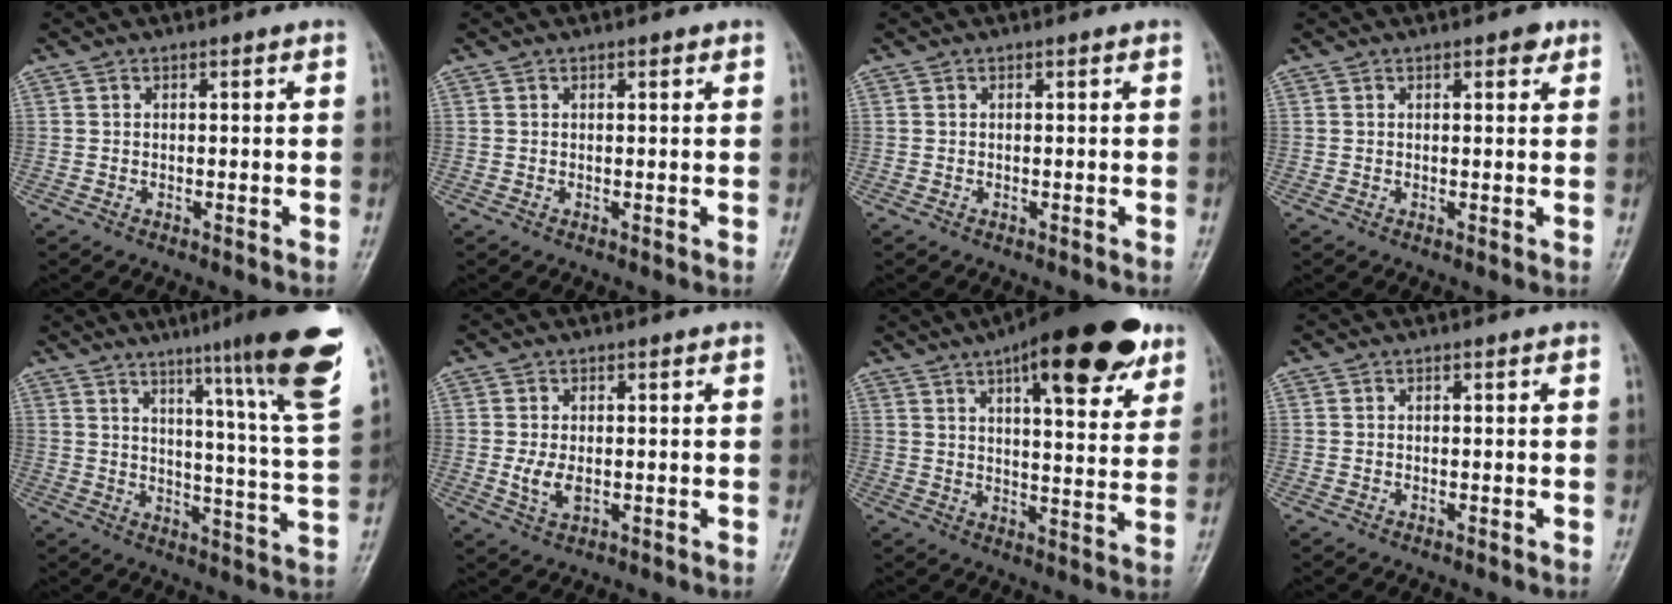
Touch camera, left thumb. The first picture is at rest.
{"total": 0.8, "force": [0.5, 0.3, 0.5], "torque": [-0.008, -0.001, 0.006]}
{"total": 0.0}
{"total": 2.1, "force": [1.2, 0.9, 1.4], "torque": [-0.011, -0.004, 0.013]}
{"total": 19.5, "force": [12.6, 0.1, 14.9], "torque": [-0.189, -0.075, 0.162]}
{"total": 3.7, "force": [-0.2, 2.1, 3.0], "torque": [-0.060, -0.009, -0.002]}
{"total": 21.3, "force": [12.2, 7.1, 15.9], "torque": [-0.200, -0.031, 0.173]}
{"total": 0.0}